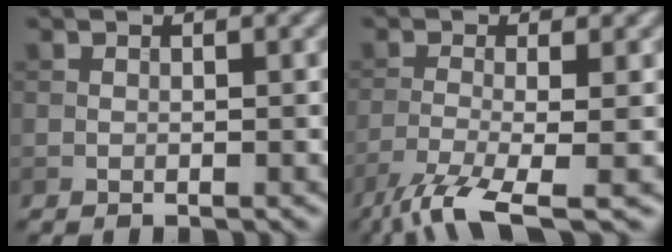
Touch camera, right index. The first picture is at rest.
{"total": 6.4, "force": [-4.1, 1.4, 4.7], "torque": [-0.085, -0.010, -0.088]}